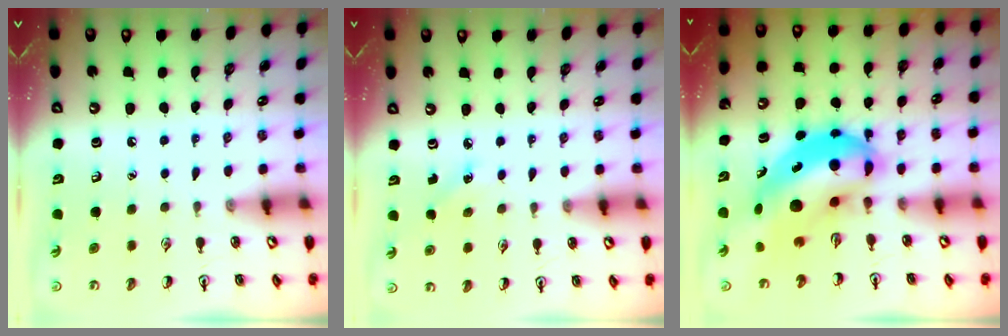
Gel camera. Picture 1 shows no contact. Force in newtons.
{"total": 1.9, "press": 1.7, "slide": 0.8}
{"total": 12.1, "press": 11.7, "slide": 3.1}